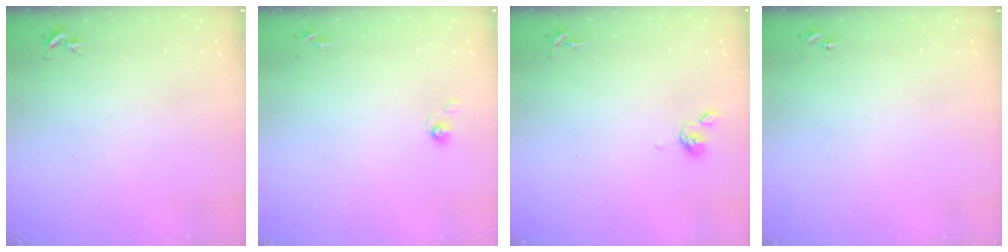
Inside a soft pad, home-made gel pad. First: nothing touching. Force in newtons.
{"total": 3.9, "press": 3.5, "slide": 1.7}
{"total": 4.4, "press": 4.3, "slide": 0.8}
{"total": 0.0}